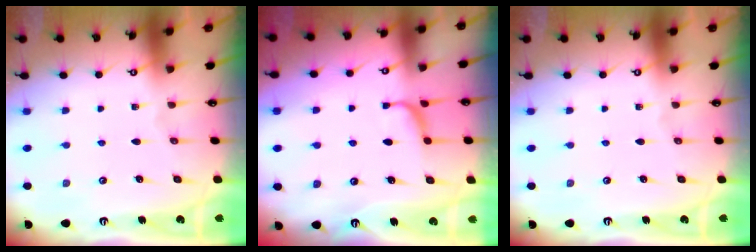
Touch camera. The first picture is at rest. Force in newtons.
{"total": 2.4, "press": 2.3, "slide": 0.3}
{"total": 0.0}